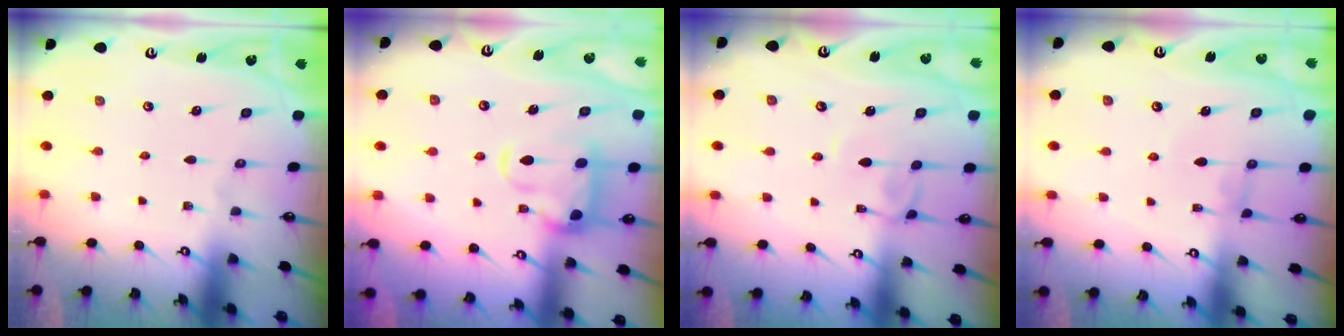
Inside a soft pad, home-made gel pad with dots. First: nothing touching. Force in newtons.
{"total": 5.9, "press": 5.7, "slide": 1.6}
{"total": 1.9, "press": 1.9, "slide": 0.3}
{"total": 0.6, "press": 0.6, "slide": 0.3}